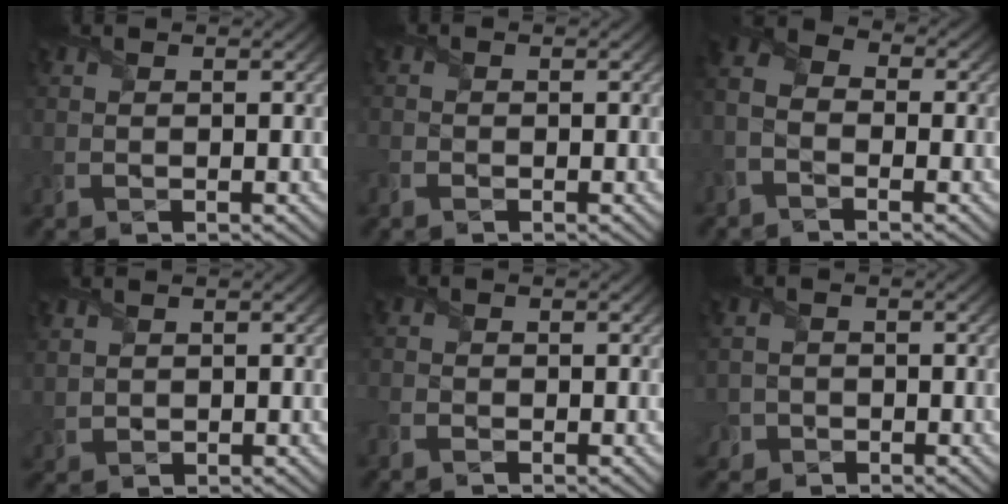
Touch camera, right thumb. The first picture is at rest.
{"total": 1.3, "force": [-1.0, 0.7, 0.3], "torque": [-0.009, -0.004, -0.024]}
{"total": 5.0, "force": [-2.6, 3.3, 2.9], "torque": [-0.070, -0.002, -0.062]}
{"total": 1.4, "force": [1.0, 0.9, 0.3], "torque": [-0.017, -0.001, 0.022]}
{"total": 1.8, "force": [-1.3, 1.0, 0.7], "torque": [-0.020, -0.006, -0.031]}
{"total": 2.8, "force": [-1.6, 2.3, 0.1], "torque": [-0.004, 0.001, -0.038]}